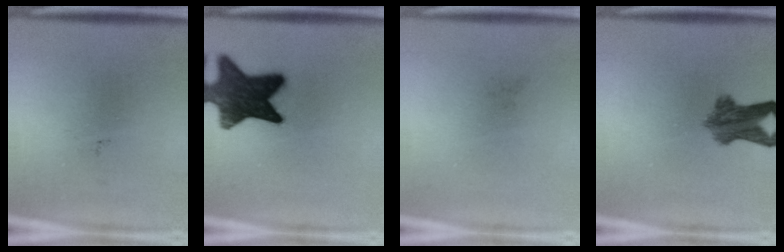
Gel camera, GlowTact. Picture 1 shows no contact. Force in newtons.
{"total": 14.9}
{"total": 0.0}
{"total": 6.7}